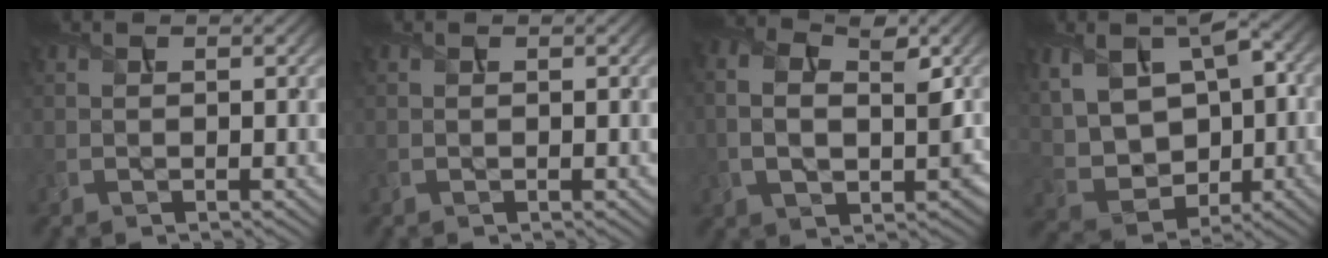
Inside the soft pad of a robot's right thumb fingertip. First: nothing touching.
{"total": 0.0}
{"total": 7.8, "force": [-0.2, 5.2, 5.8], "torque": [-0.087, 0.000, -0.010]}
{"total": 12.3, "force": [1.7, 8.4, 8.9], "torque": [-0.201, 0.001, 0.043]}